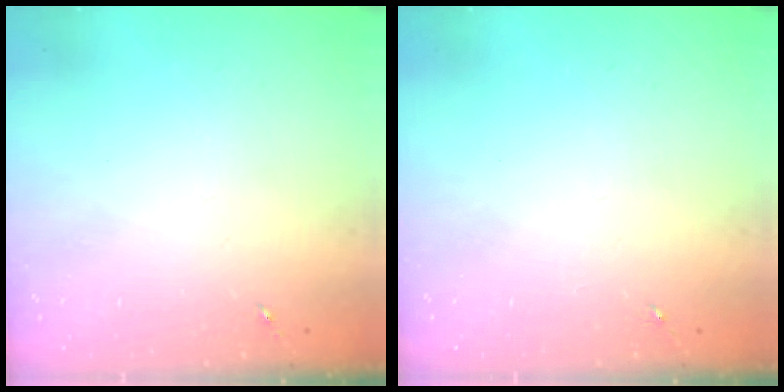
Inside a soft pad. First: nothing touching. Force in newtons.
{"total": 0.0}